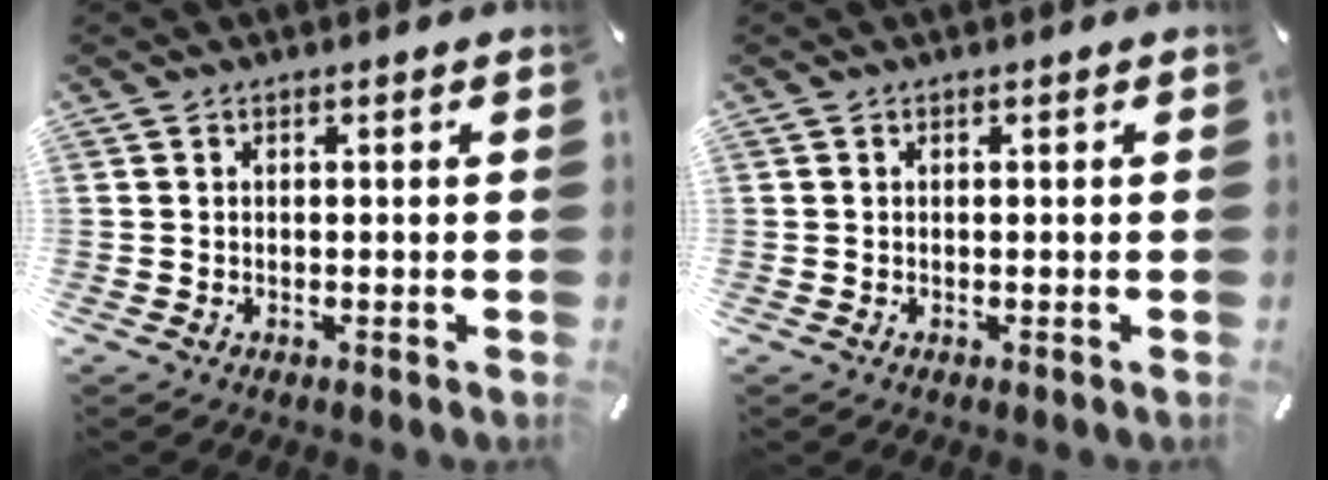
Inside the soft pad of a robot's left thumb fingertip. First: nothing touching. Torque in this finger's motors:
{"motor_torque": [0.00, 0.00, 0.00, 0.00, 0.00]}